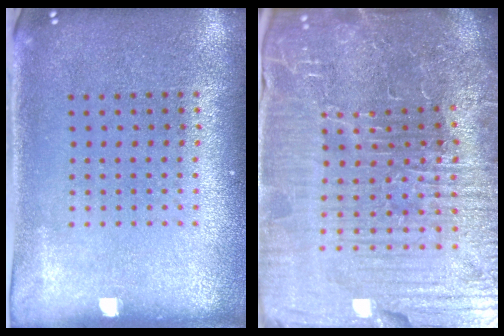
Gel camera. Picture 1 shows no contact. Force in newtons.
{"total": 7.1, "press": 6.5, "slide": 3.0}